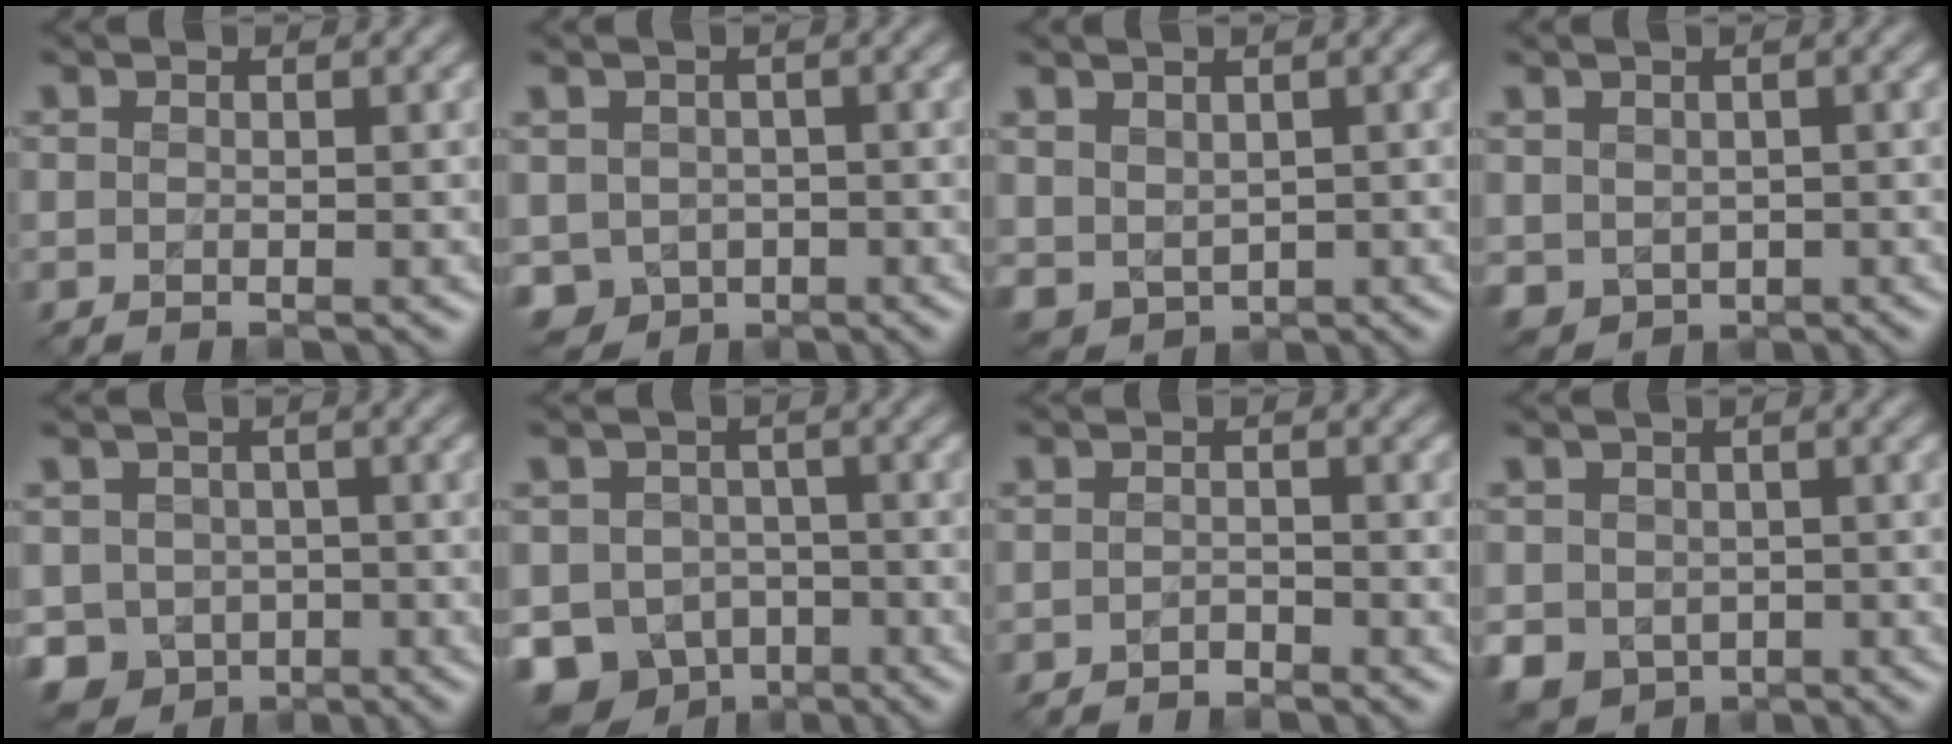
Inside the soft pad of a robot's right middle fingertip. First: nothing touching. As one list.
[{"total": 4.0, "force": [-1.1, 3.5, 1.6], "torque": [-0.033, -0.008, -0.024]}, {"total": 2.6, "force": [0.9, 2.1, 1.2], "torque": [-0.030, -0.007, 0.023]}, {"total": 2.5, "force": [0.1, 2.3, 0.9], "torque": [-0.025, -0.006, 0.005]}, {"total": 5.7, "force": [-2.1, 4.9, 2.0], "torque": [-0.026, -0.005, -0.040]}, {"total": 7.3, "force": [-3.7, 5.8, 2.4], "torque": [-0.025, -0.011, -0.066]}, {"total": 0.8, "force": [-0.7, 0.3, 0.2], "torque": [-0.001, 0.004, -0.013]}, {"total": 4.3, "force": [-1.0, 3.8, 1.8], "torque": [-0.040, -0.012, -0.018]}]